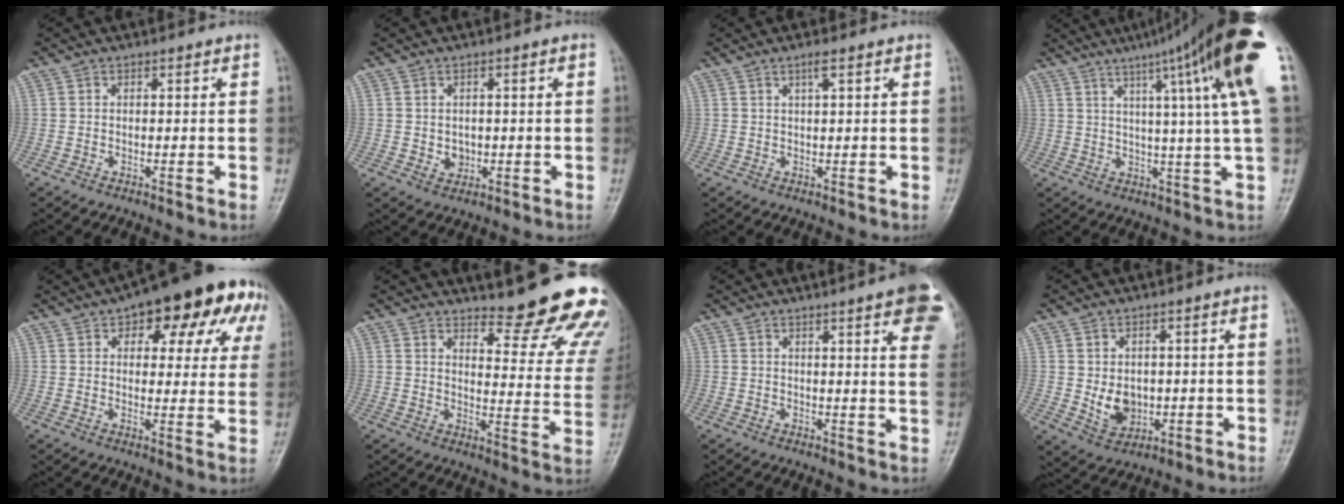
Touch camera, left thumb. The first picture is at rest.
{"total": 2.7, "force": [-0.2, 2.3, 1.5], "torque": [-0.009, 0.001, 0.003]}
{"total": 1.8, "force": [1.0, 0.1, 1.5], "torque": [-0.032, 0.001, 0.020]}
{"total": 20.2, "force": [9.3, 0.0, 18.0], "torque": [-0.252, -0.013, 0.114]}
{"total": 20.5, "force": [10.1, 9.6, 15.1], "torque": [-0.156, 0.003, 0.127]}
{"total": 19.1, "force": [16.8, 4.1, 8.0], "torque": [-0.062, -0.159, 0.198]}
{"total": 12.9, "force": [6.5, 2.1, 11.0], "torque": [-0.118, -0.017, 0.067]}
{"total": 6.1, "force": [-0.2, 4.7, 3.9], "torque": [-0.041, -0.008, 0.011]}